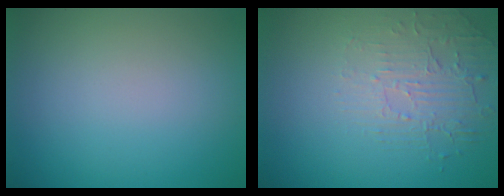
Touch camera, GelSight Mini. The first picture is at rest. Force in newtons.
{"total": 2.1, "press": 1.3, "slide": 1.7}